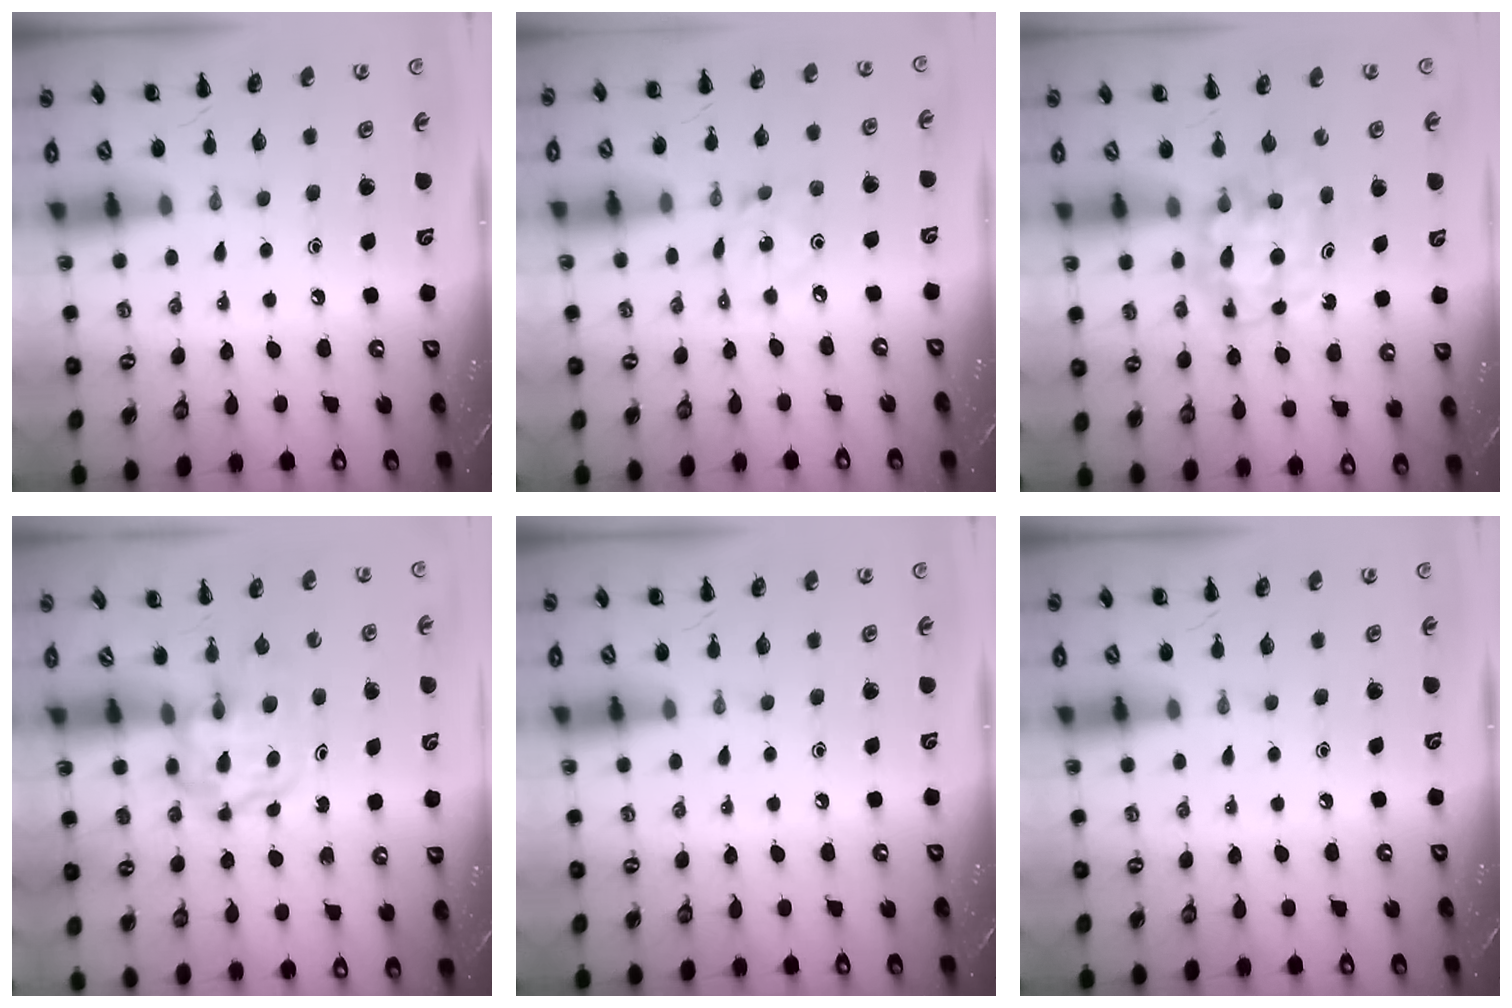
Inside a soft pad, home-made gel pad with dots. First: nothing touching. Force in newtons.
{"total": 2.3, "press": 2.3, "slide": 0.1}
{"total": 5.7, "press": 5.6, "slide": 0.9}
{"total": 3.9, "press": 3.9, "slide": 0.5}
{"total": 0.0}
{"total": 0.0}